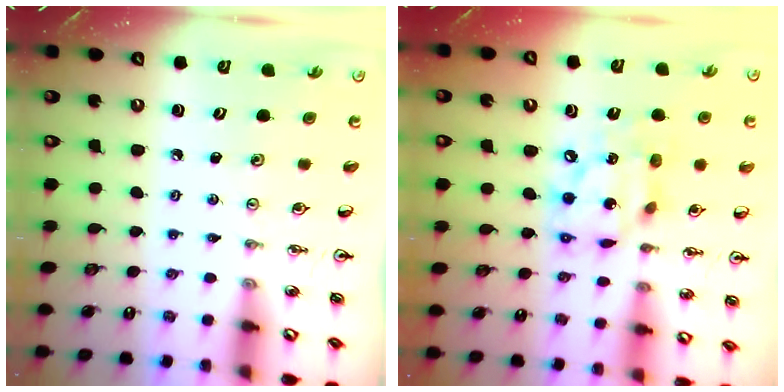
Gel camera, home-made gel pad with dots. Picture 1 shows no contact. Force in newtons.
{"total": 14.4, "press": 14.3, "slide": 1.7}